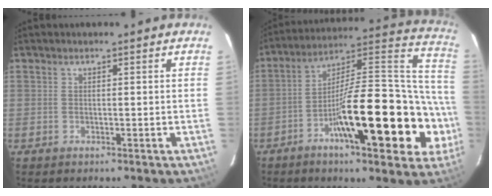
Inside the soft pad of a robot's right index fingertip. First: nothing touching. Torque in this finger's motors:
{"motor_torque": [1.50, -0.64, 1.06, 0.21]}